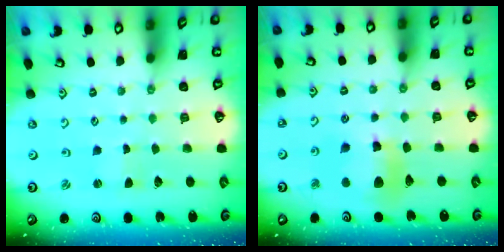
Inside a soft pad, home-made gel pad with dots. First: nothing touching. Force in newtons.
{"total": 11.5, "press": 11.4, "slide": 1.5}